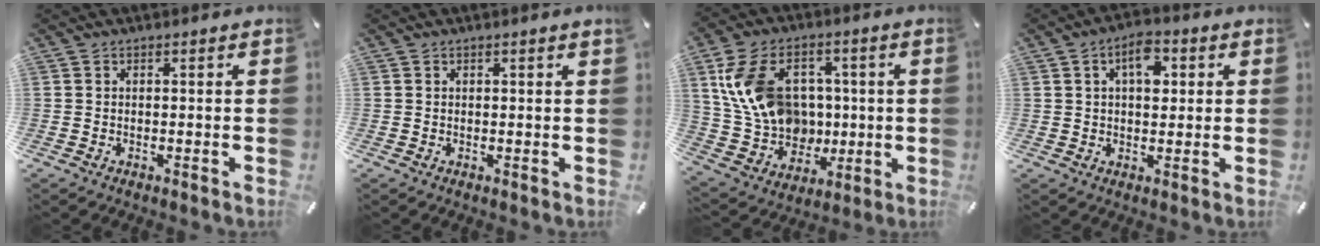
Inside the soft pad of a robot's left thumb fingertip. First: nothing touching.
{"total": 0.5, "force": [0.3, -0.1, 0.4], "torque": [-0.006, -0.001, 0.005]}
{"total": 16.9, "force": [3.4, 13.5, 9.6], "torque": [-0.193, 0.001, 0.073]}
{"total": 7.2, "force": [2.4, 4.2, 5.3], "torque": [-0.070, -0.003, 0.034]}